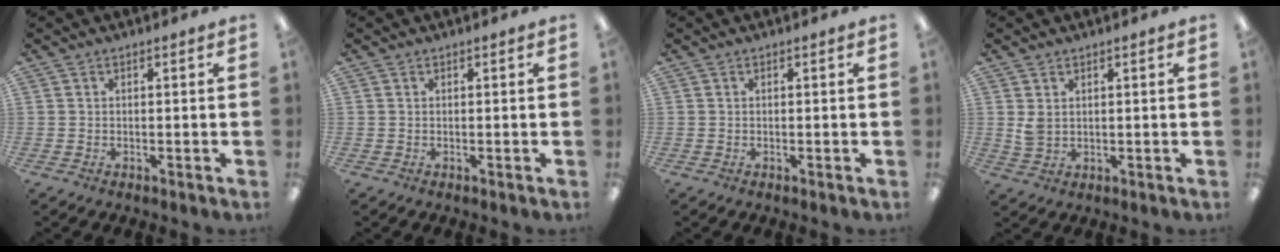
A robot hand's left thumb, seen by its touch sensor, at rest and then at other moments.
{"total": 0.0}
{"total": 0.0}
{"total": 3.2, "force": [1.3, 2.1, 2.0], "torque": [-0.041, 0.003, 0.025]}